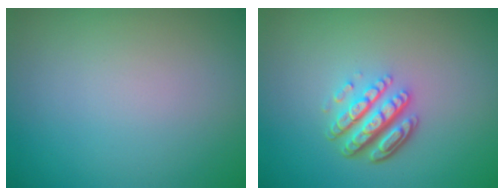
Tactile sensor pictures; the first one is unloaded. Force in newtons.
{"total": 5.0, "press": 3.5, "slide": 3.6}